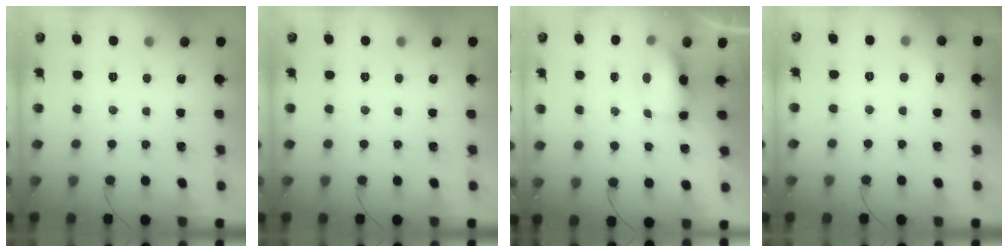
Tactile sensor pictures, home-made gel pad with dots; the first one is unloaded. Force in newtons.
{"total": 0.0}
{"total": 6.2, "press": 6.1, "slide": 1.2}
{"total": 4.8, "press": 4.7, "slide": 1.1}